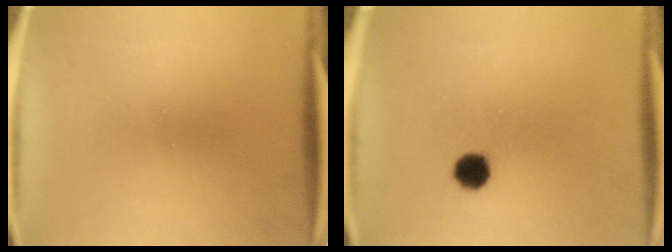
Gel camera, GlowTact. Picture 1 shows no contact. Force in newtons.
{"total": 4.3}